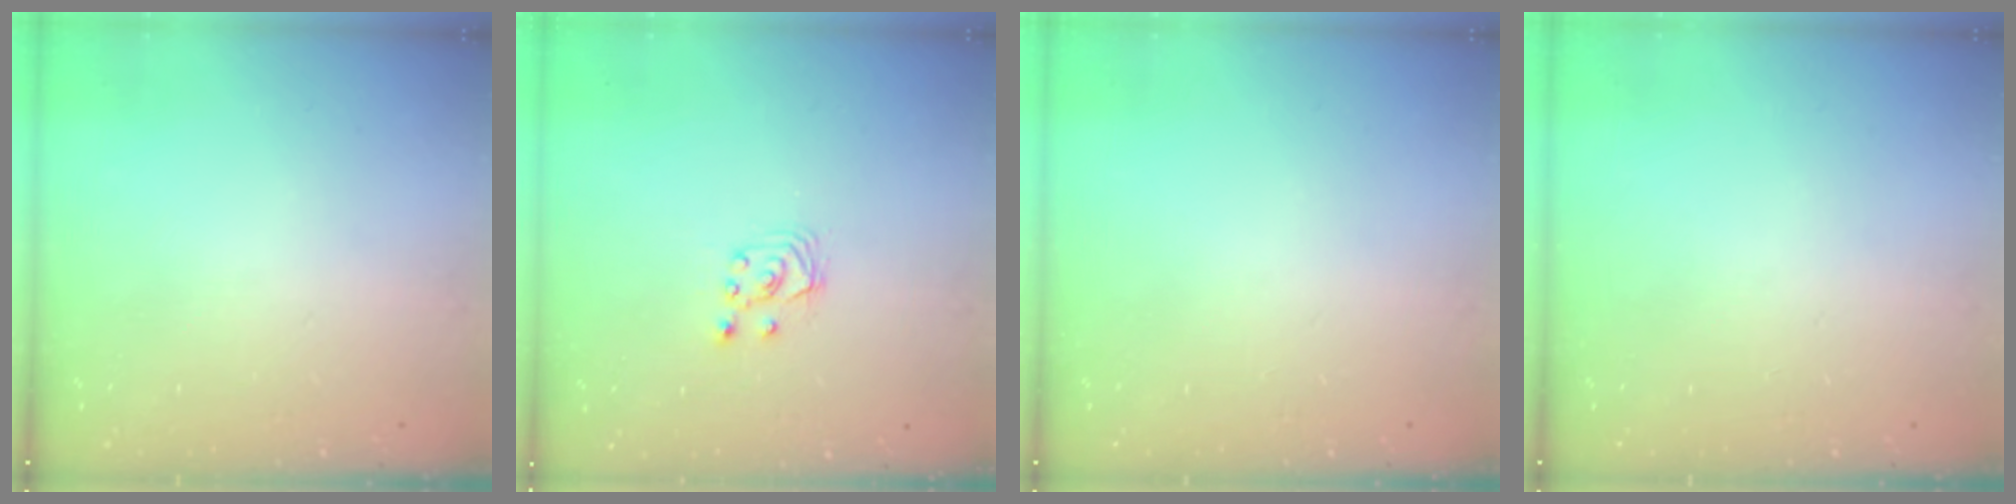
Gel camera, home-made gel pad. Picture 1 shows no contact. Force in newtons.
{"total": 3.9, "press": 3.9, "slide": 0.4}
{"total": 0.0}
{"total": 0.0}